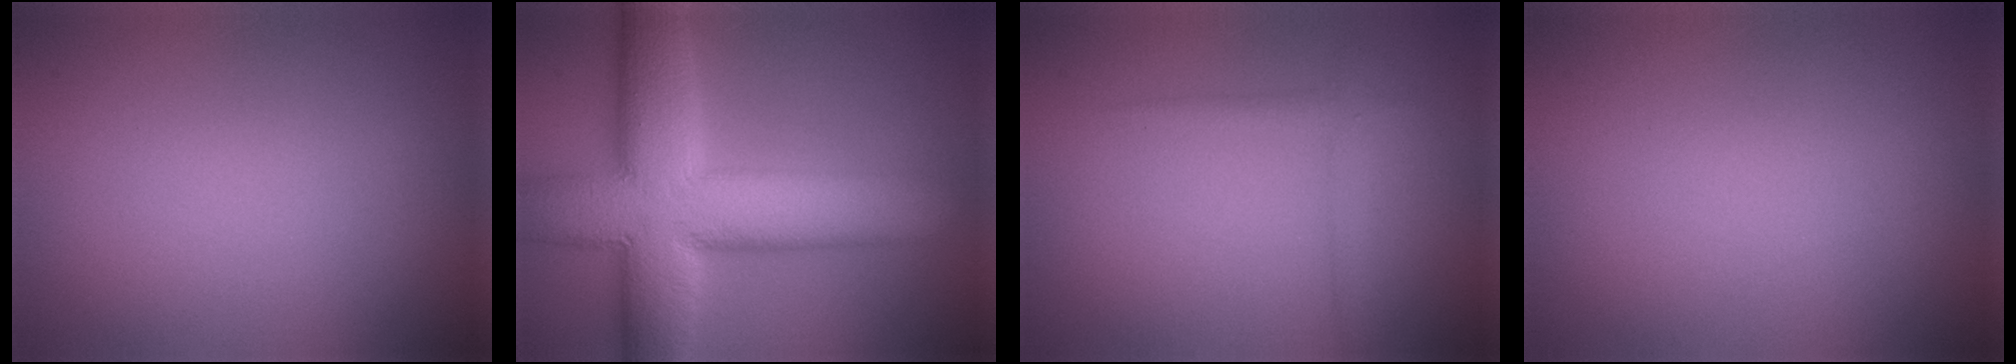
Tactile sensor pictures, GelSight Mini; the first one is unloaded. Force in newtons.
{"total": 13.5, "press": 13.5, "slide": 0.9}
{"total": 1.4, "press": 1.4, "slide": 0.0}
{"total": 0.0}